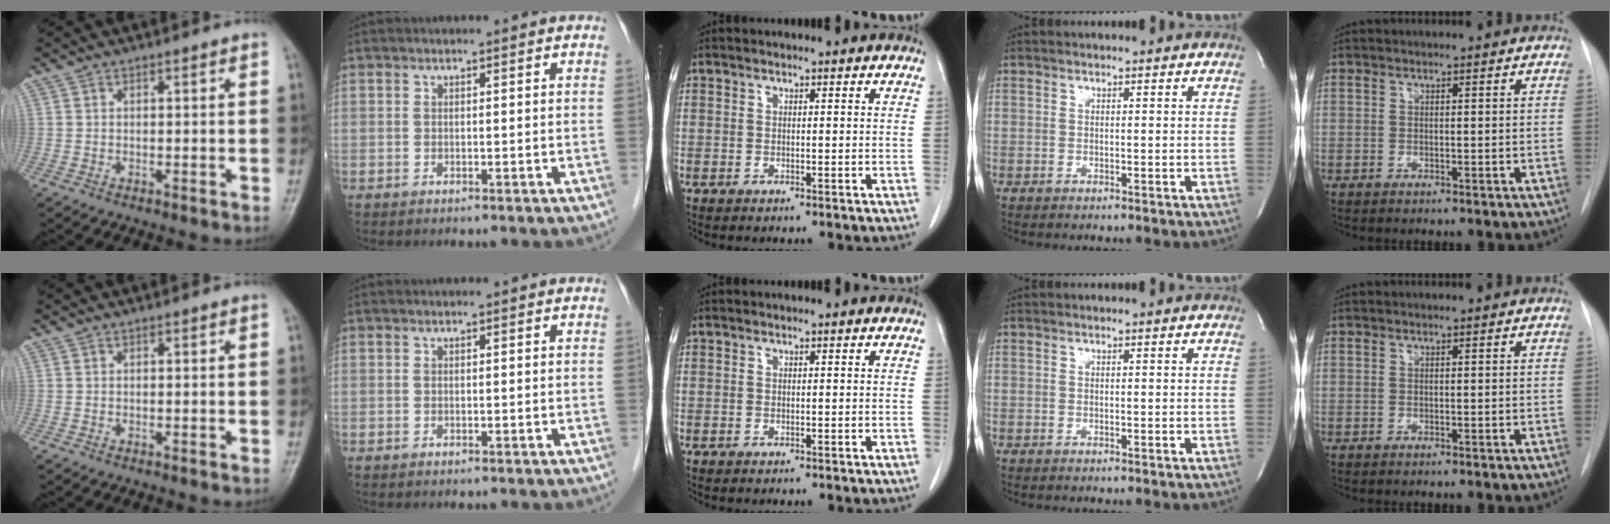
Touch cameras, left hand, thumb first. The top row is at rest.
{}